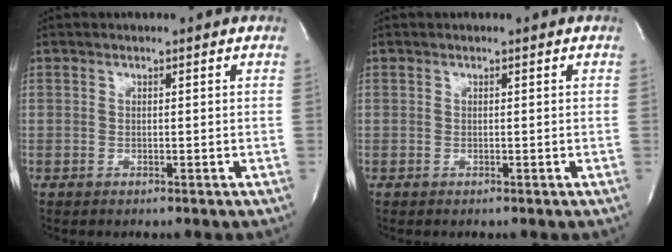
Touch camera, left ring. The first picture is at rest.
{"total": 0.0}